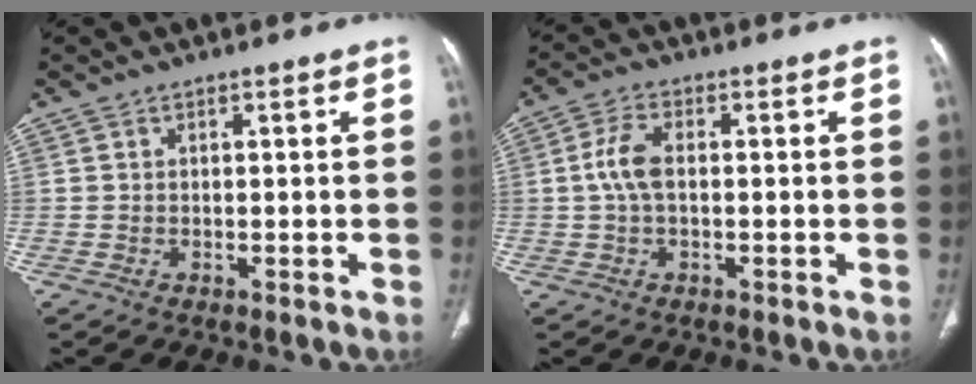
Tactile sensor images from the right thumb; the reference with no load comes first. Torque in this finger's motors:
{"motor_torque": [0.01, 0.01, 0.50, -0.39, 0.02]}